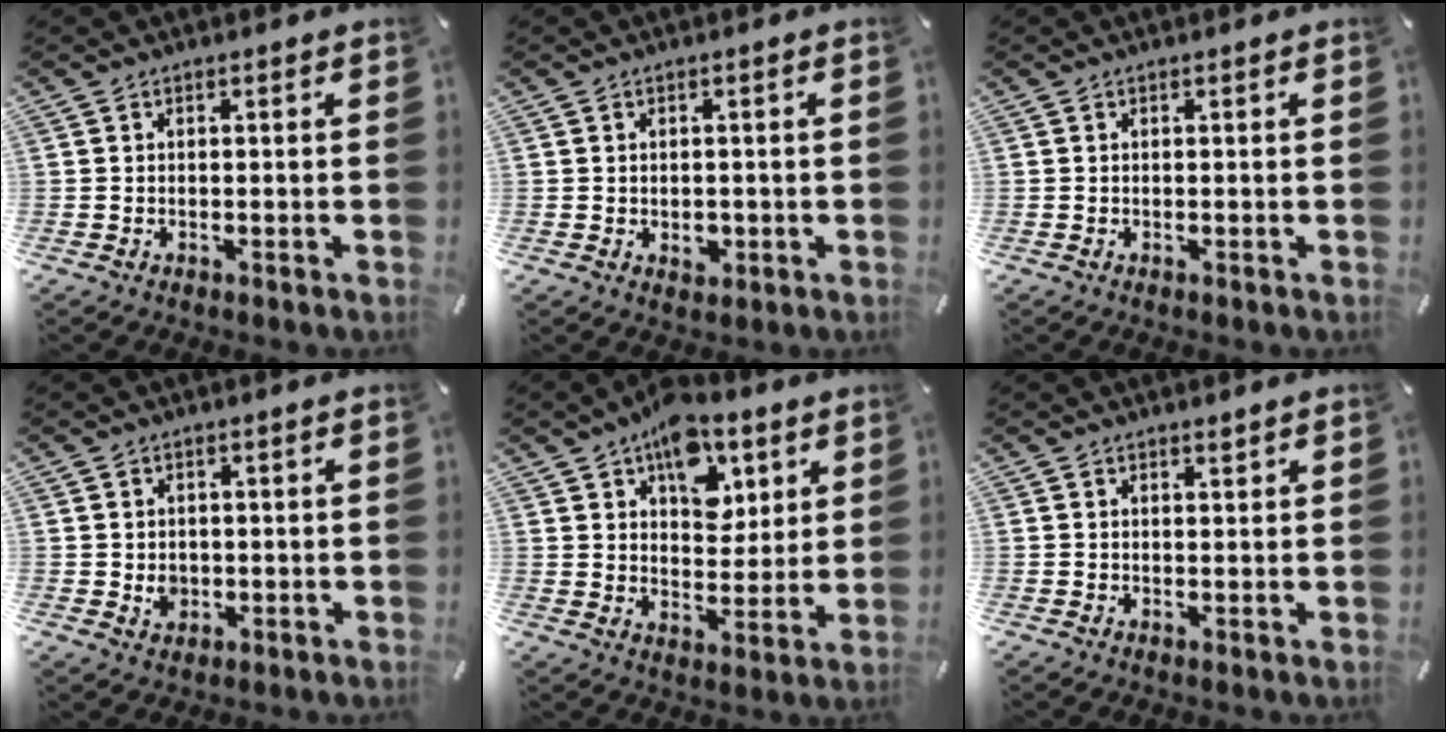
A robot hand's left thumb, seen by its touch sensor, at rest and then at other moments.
{"total": 2.2, "force": [-0.5, 1.7, 1.4], "torque": [-0.015, -0.002, -0.008]}
{"total": 0.0}
{"total": 2.8, "force": [0.0, 2.6, 1.2], "torque": [-0.007, -0.002, -0.001]}
{"total": 12.9, "force": [6.9, 8.4, 7.0], "torque": [-0.096, -0.028, 0.123]}
{"total": 0.9, "force": [0.9, 0.2, 0.3], "torque": [0.001, -0.005, 0.016]}